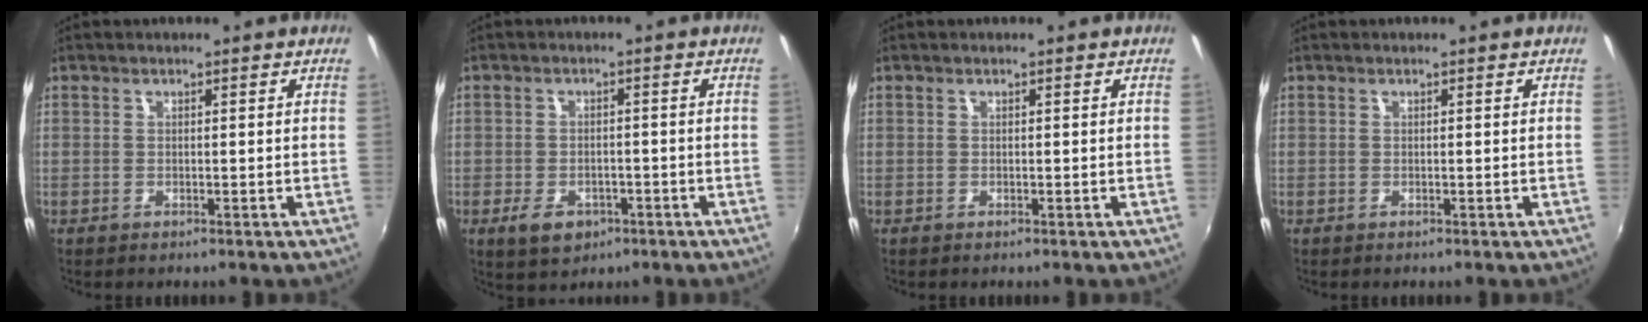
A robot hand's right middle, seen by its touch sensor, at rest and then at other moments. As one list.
[{"total": 5.6, "force": [-2.9, 3.5, 3.2], "torque": [-0.077, -0.008, -0.041]}, {"total": 0.0}, {"total": 0.0}]